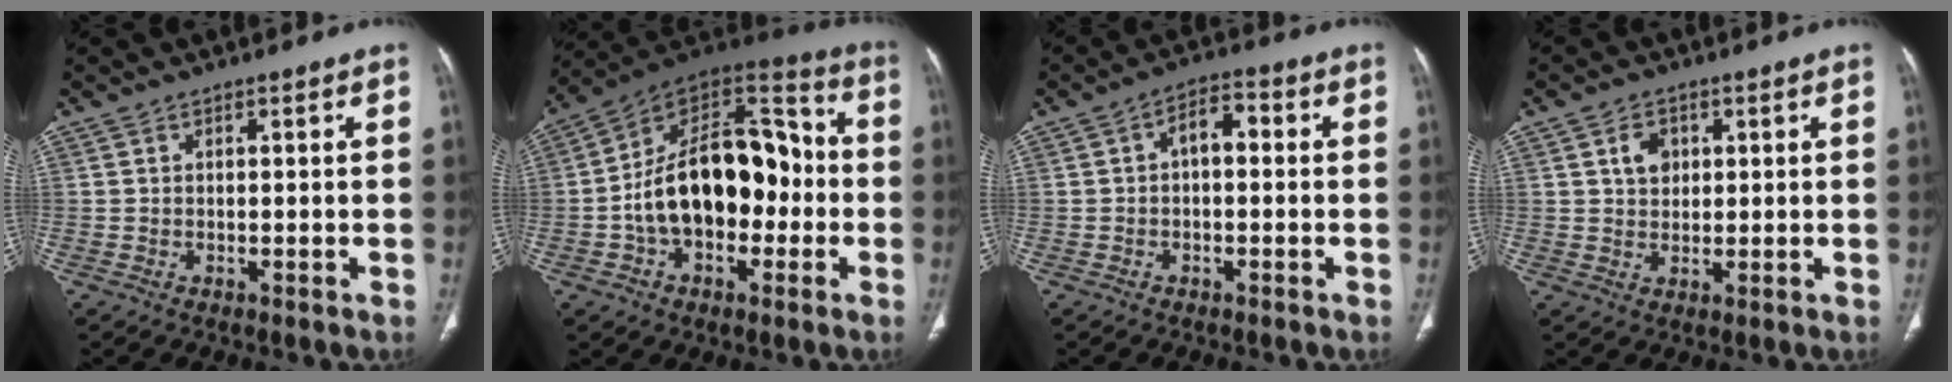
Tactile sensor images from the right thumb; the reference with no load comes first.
{"total": 23.1, "force": [-2.5, 14.2, 18.1], "torque": [-0.266, 0.052, -0.040]}
{"total": 5.2, "force": [0.2, 2.9, 4.3], "torque": [-0.057, 0.021, -0.006]}
{"total": 4.3, "force": [1.4, 3.3, 2.4], "torque": [-0.024, -0.005, 0.025]}